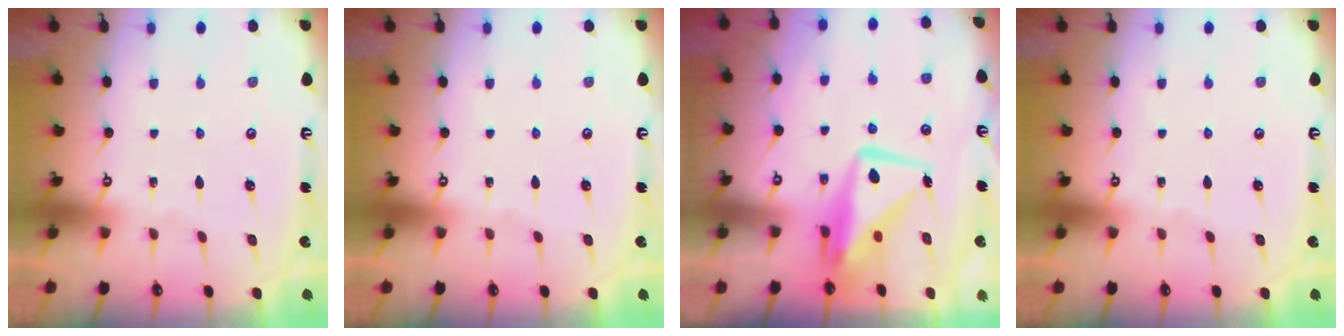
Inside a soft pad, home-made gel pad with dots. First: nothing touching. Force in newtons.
{"total": 0.0}
{"total": 11.3, "press": 11.2, "slide": 0.8}
{"total": 0.0}